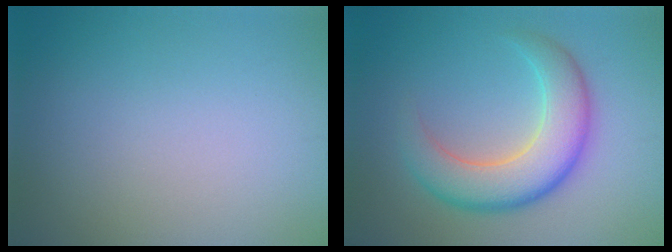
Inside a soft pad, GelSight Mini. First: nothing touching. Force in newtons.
{"total": 7.0, "press": 6.9, "slide": 0.5}